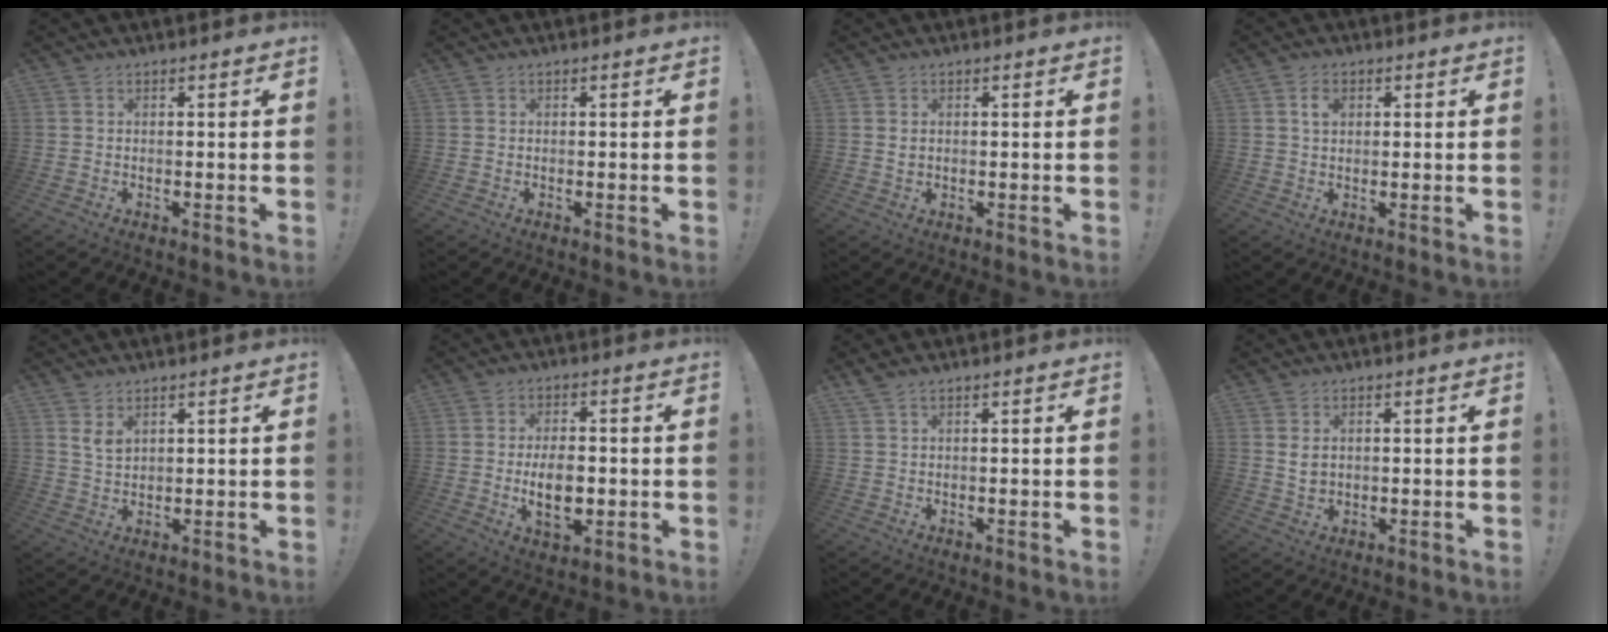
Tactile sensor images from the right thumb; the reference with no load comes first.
{"total": 0.0}
{"total": 1.3, "force": [0.4, 0.9, 0.8], "torque": [-0.010, 0.002, 0.006]}
{"total": 3.7, "force": [1.2, 2.4, 2.4], "torque": [-0.029, -0.003, 0.018]}
{"total": 4.1, "force": [2.5, 2.2, 2.3], "torque": [-0.027, -0.016, 0.043]}
{"total": 9.9, "force": [-1.6, 5.4, 8.1], "torque": [-0.129, -0.005, -0.029]}
{"total": 1.8, "force": [1.5, 0.5, 0.9], "torque": [-0.022, -0.005, 0.028]}
{"total": 5.1, "force": [1.1, 3.5, 3.6], "torque": [-0.068, -0.003, 0.018]}